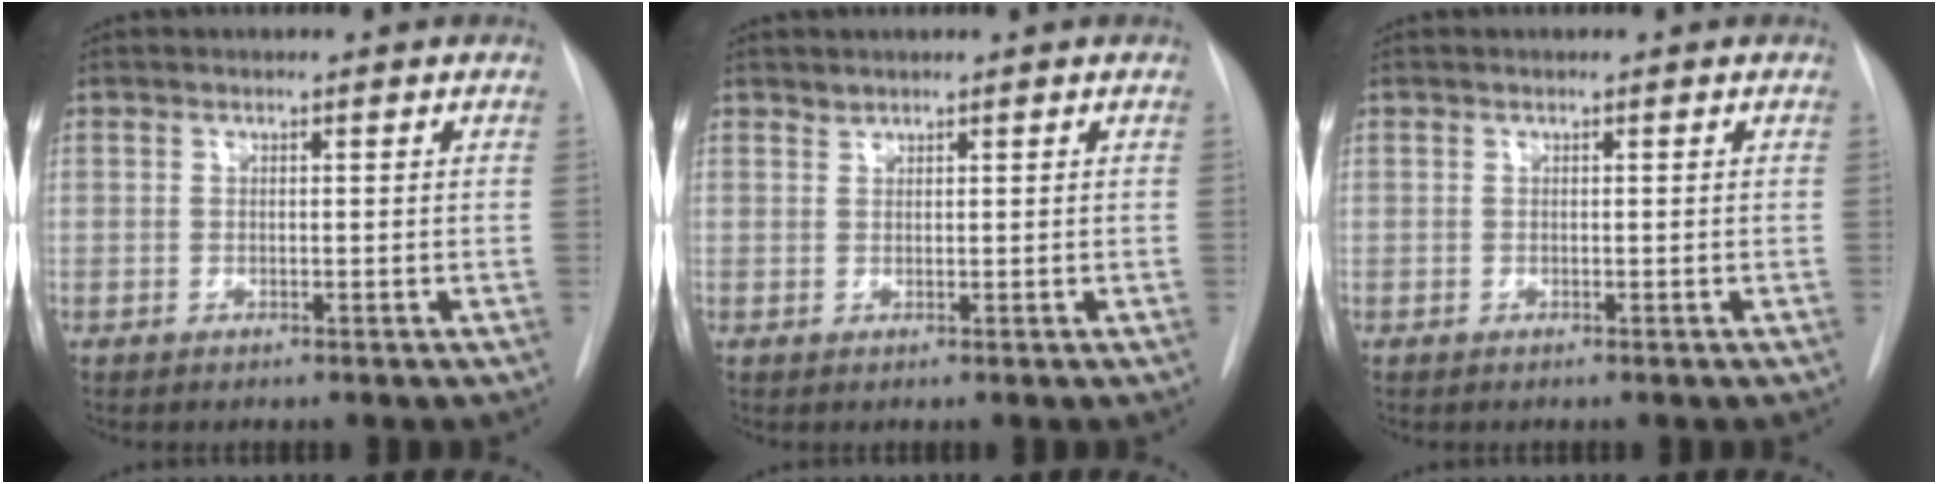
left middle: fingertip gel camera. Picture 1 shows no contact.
{"total": 0.7, "force": [0.7, 0.1, -0.1], "torque": [0.002, -0.003, 0.011]}
{"total": 0.0}